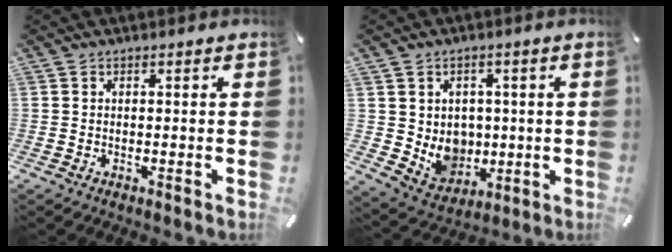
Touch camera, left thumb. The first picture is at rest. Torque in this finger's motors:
{"motor_torque": [0.25, 0.17, 0.05, -0.07, 0.10]}